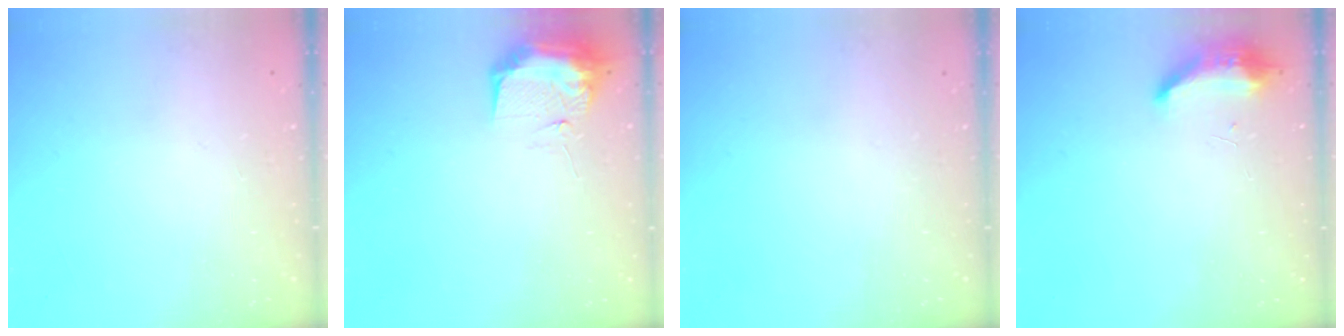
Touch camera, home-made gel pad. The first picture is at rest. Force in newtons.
{"total": 9.4, "press": 9.4, "slide": 0.9}
{"total": 0.0}
{"total": 8.5, "press": 8.3, "slide": 2.0}